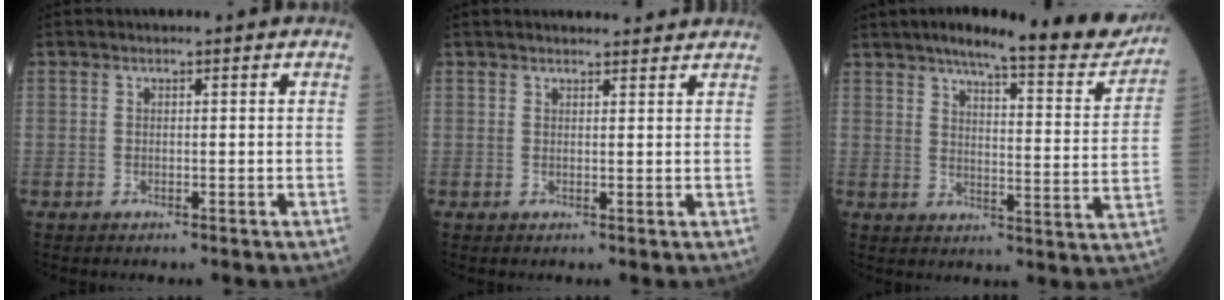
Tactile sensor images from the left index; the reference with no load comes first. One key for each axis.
{"total": 6.2, "fx": 5.9, "fy": 1.0, "fz": 1.5, "tx": -0.013, "ty": 0.017, "tz": 0.065}
{"total": 19.6, "fx": 16.9, "fy": 2.6, "fz": 9.5, "tx": -0.121, "ty": -0.030, "tz": 0.210}